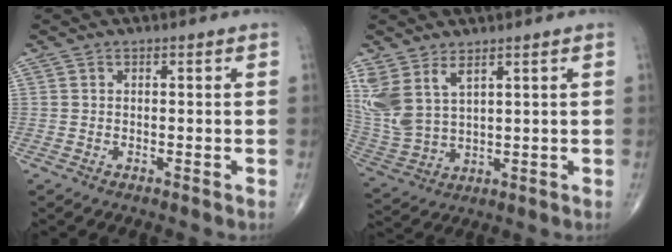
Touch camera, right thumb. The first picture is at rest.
{"total": 11.1, "force": [5.6, 5.8, 7.6], "torque": [-0.177, -0.022, 0.134]}